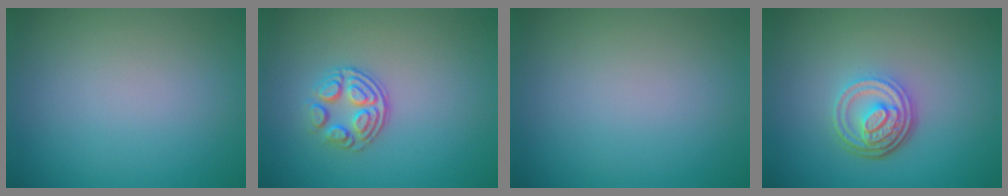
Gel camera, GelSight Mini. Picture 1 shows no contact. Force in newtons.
{"total": 3.1, "press": 2.5, "slide": 1.9}
{"total": 0.0}
{"total": 4.7, "press": 3.4, "slide": 3.2}